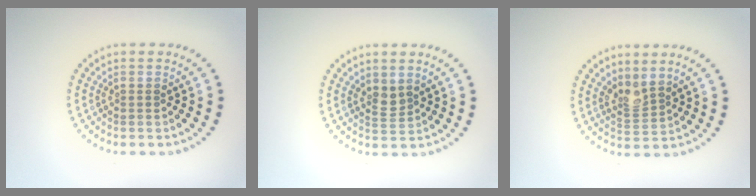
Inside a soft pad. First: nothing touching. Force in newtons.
{"total": 1.5, "press": 1.1, "slide": 1.0}
{"total": 2.1, "press": 1.6, "slide": 1.4}